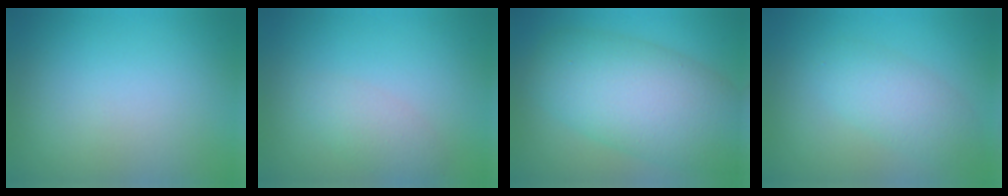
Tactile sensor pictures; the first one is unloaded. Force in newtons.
{"total": 2.1, "press": 2.1, "slide": 0.2}
{"total": 9.7, "press": 9.7, "slide": 0.4}
{"total": 3.2, "press": 3.2, "slide": 0.0}